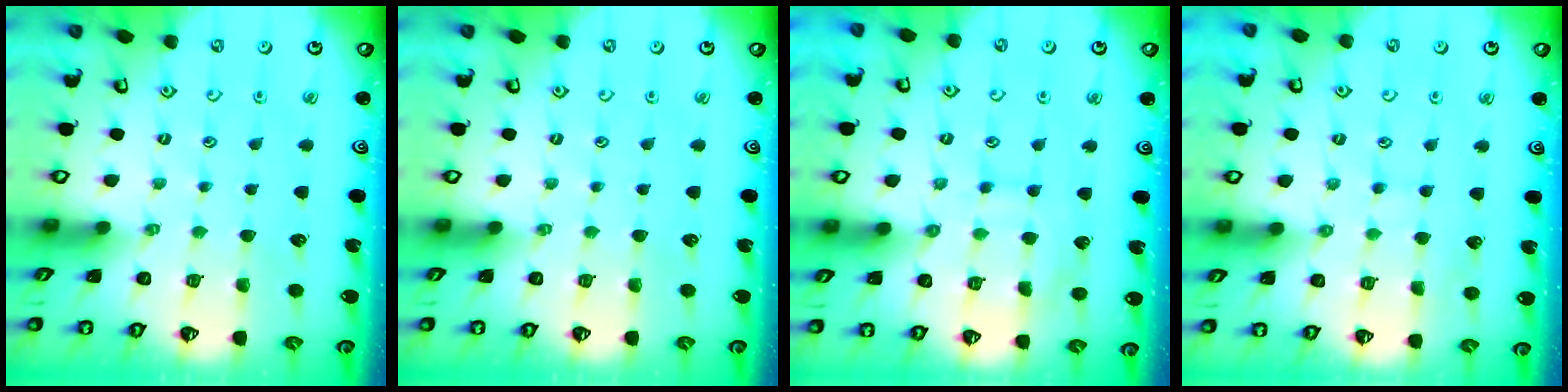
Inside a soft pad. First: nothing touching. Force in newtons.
{"total": 0.0}
{"total": 9.0, "press": 9.0, "slide": 0.8}
{"total": 5.2, "press": 5.2, "slide": 0.7}